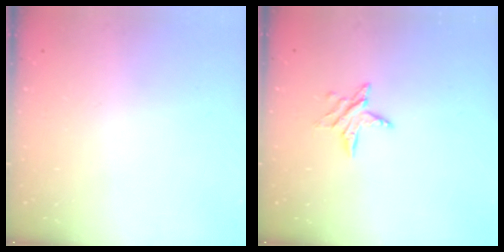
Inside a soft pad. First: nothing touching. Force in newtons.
{"total": 6.7, "press": 6.6, "slide": 0.7}